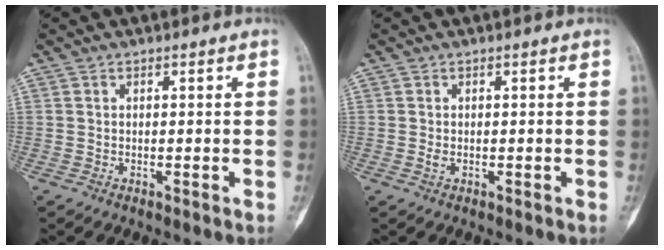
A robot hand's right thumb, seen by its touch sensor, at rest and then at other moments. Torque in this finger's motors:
{"motor_torque": [0.31, 0.00, 0.36, -0.17, -0.01]}